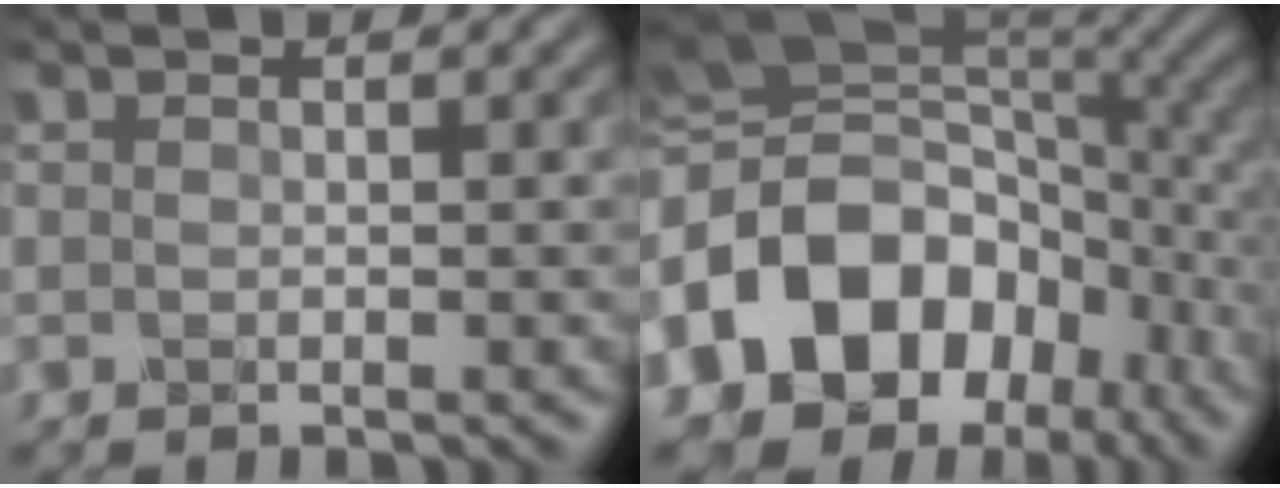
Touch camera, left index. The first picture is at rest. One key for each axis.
{"total": 16.3, "fx": -4.2, "fy": 12.4, "fz": 9.6, "tx": -0.201, "ty": -0.005, "tz": -0.086}